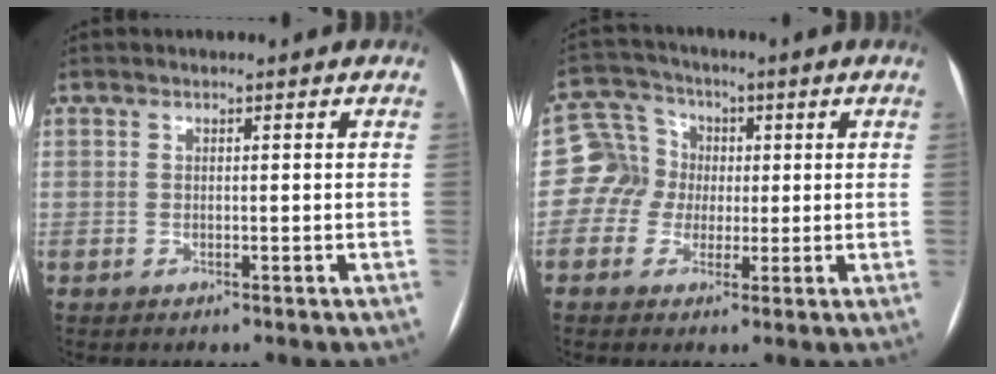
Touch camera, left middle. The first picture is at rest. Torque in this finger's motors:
{"motor_torque": [0.04, 0.01, -0.22, -0.03]}